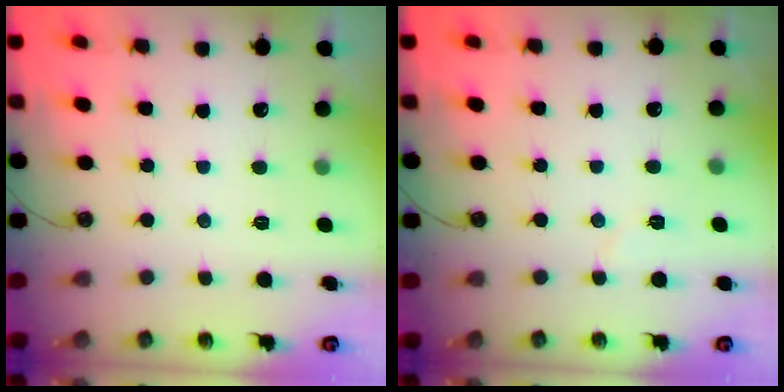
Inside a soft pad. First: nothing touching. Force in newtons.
{"total": 3.7, "press": 3.5, "slide": 0.9}